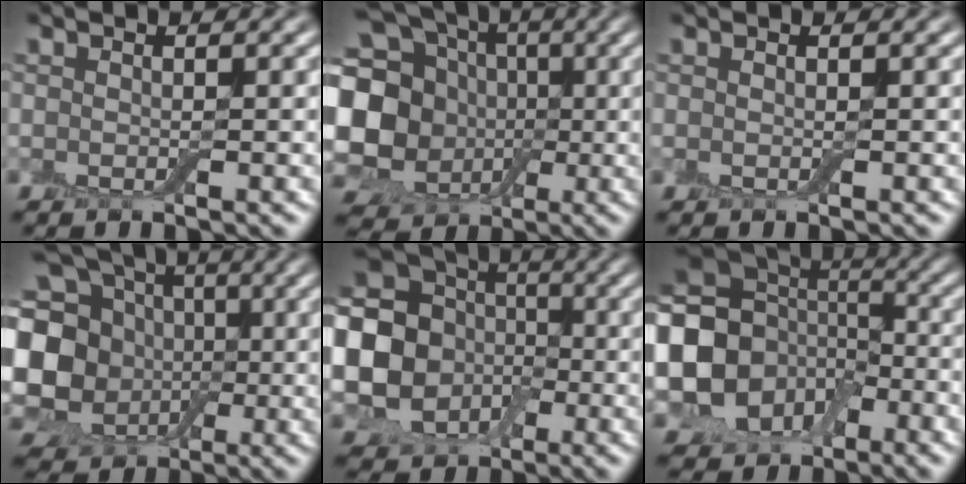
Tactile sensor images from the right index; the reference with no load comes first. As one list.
[{"total": 19.6, "force": [-1.0, 17.9, 8.0], "torque": [-0.205, -0.008, -0.055]}, {"total": 0.0}, {"total": 17.5, "force": [-0.5, 15.8, 7.5], "torque": [-0.201, 0.001, -0.037]}, {"total": 13.0, "force": [-1.1, 11.3, 6.2], "torque": [-0.127, -0.016, -0.050]}, {"total": 12.7, "force": [-3.9, 10.0, 6.8], "torque": [-0.154, -0.020, -0.088]}]